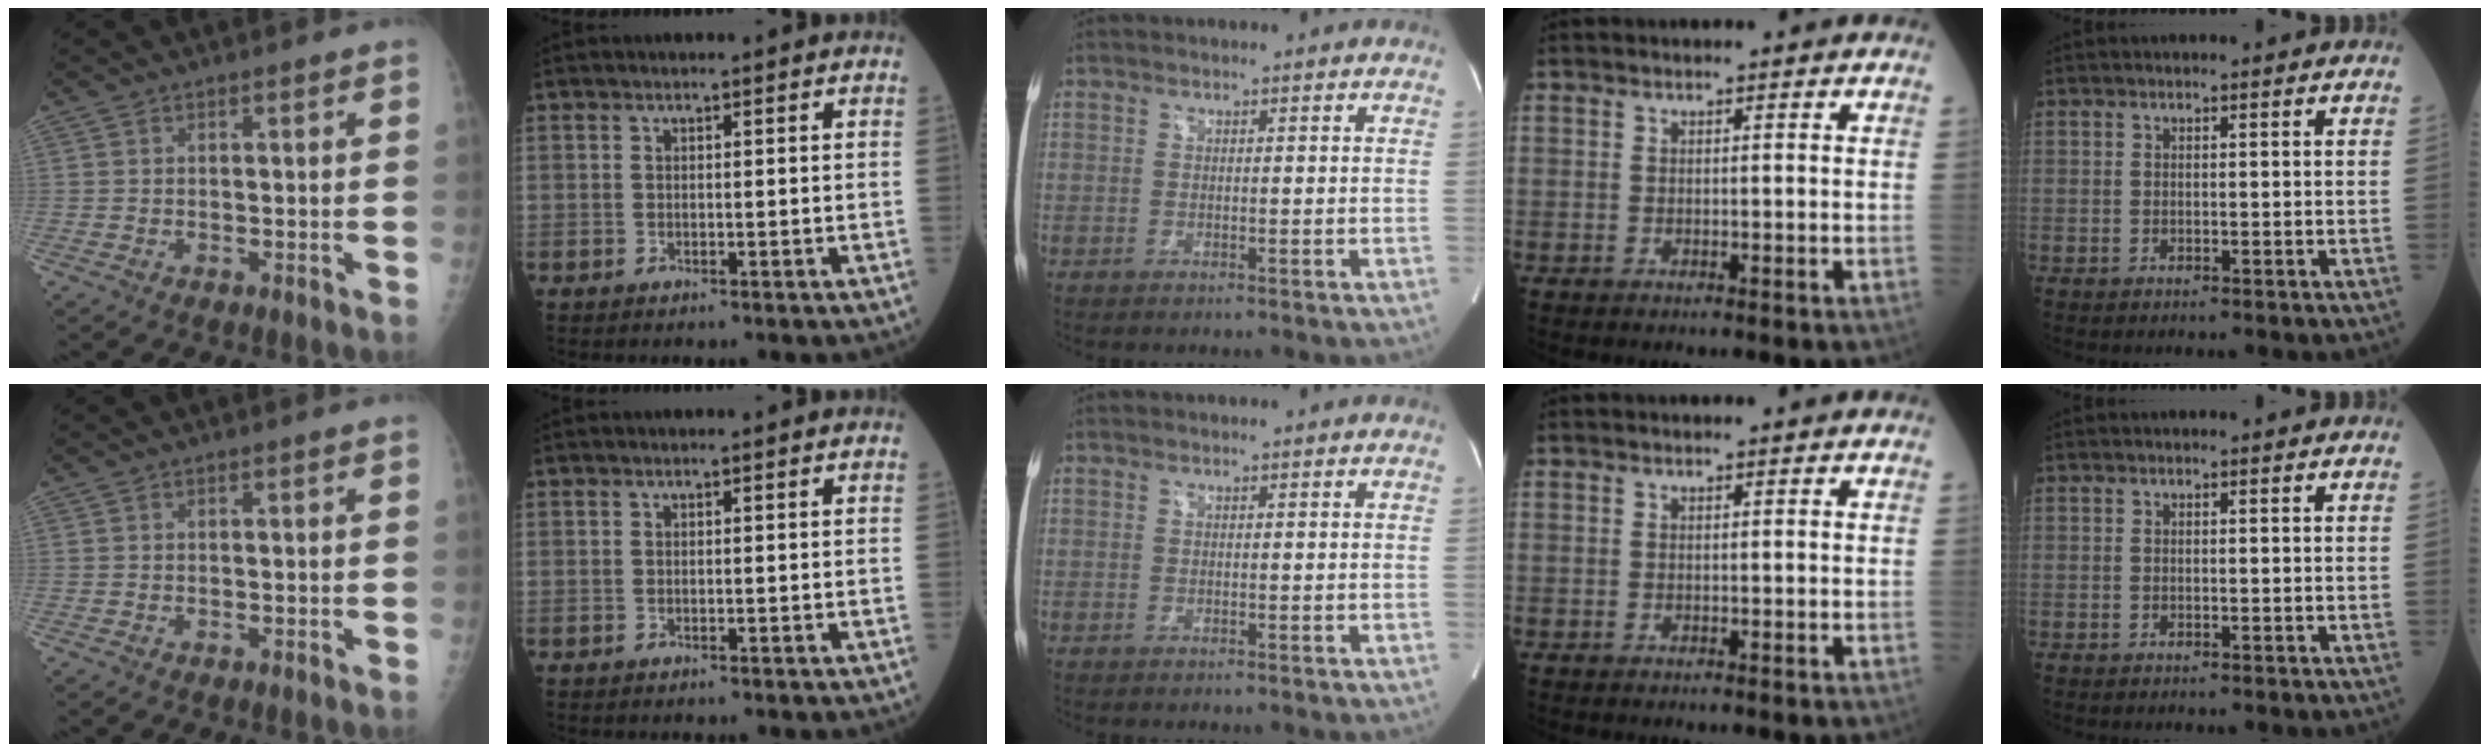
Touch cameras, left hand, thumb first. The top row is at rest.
{}